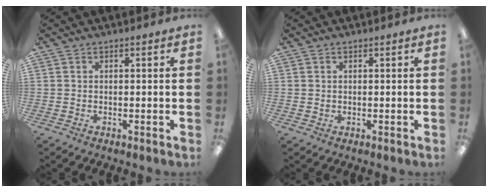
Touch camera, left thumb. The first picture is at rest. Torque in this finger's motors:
{"motor_torque": [-0.14, -0.01, 0.04, 0.15, 0.01]}